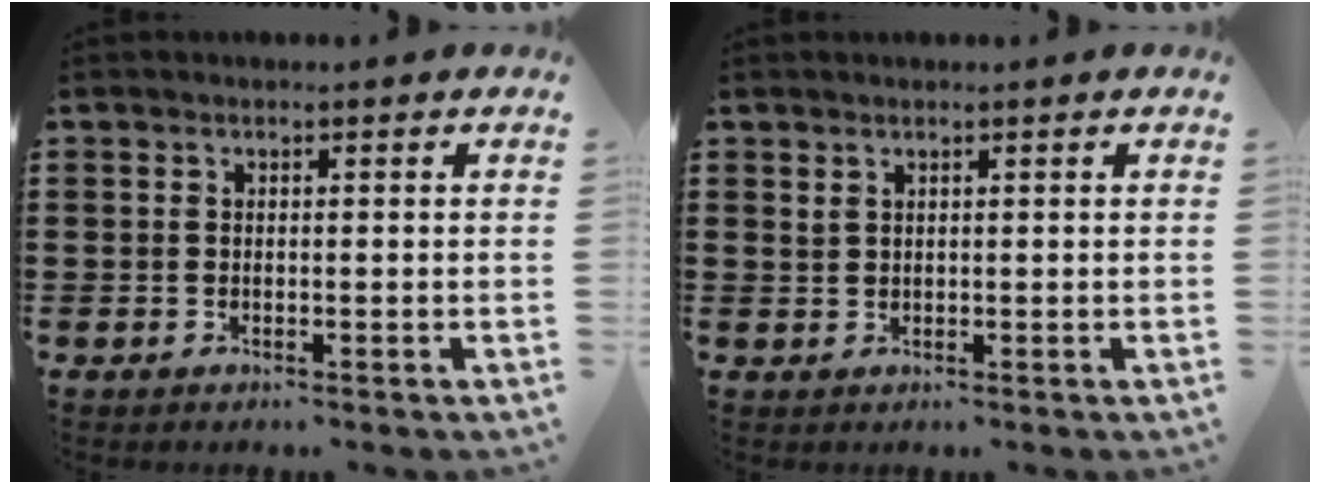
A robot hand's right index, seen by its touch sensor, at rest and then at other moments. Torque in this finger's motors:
{"motor_torque": [-0.23, 0.22, 0.00, 0.00]}